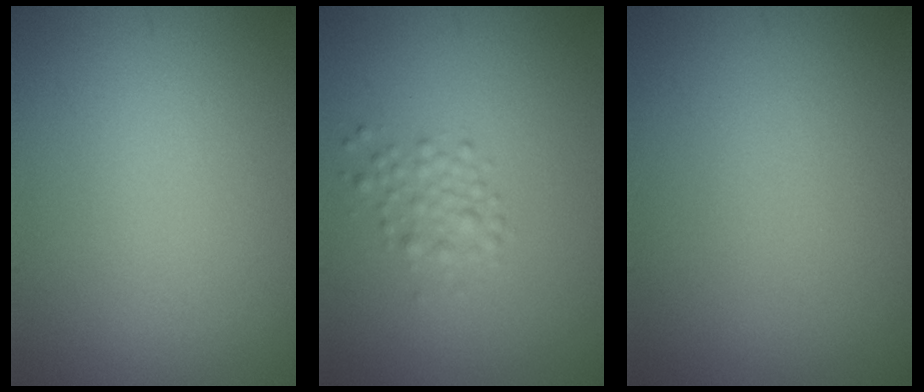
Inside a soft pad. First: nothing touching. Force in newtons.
{"total": 1.7, "press": 1.7, "slide": 0.1}
{"total": 0.0}